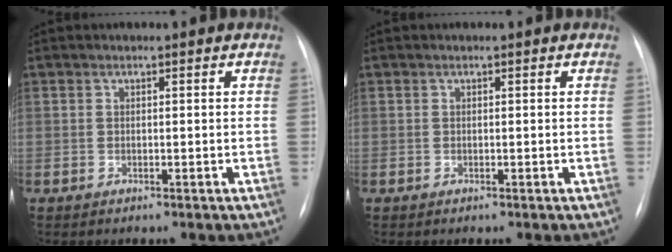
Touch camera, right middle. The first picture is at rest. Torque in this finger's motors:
{"motor_torque": [-0.01, -0.01, 0.00, 0.00]}